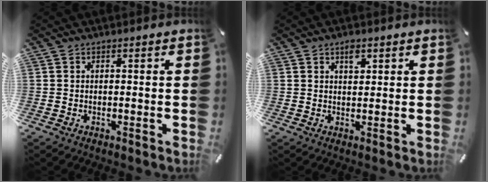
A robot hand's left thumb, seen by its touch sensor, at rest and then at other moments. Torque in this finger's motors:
{"motor_torque": [-0.25, -0.04, -0.05, -0.02, -0.09]}